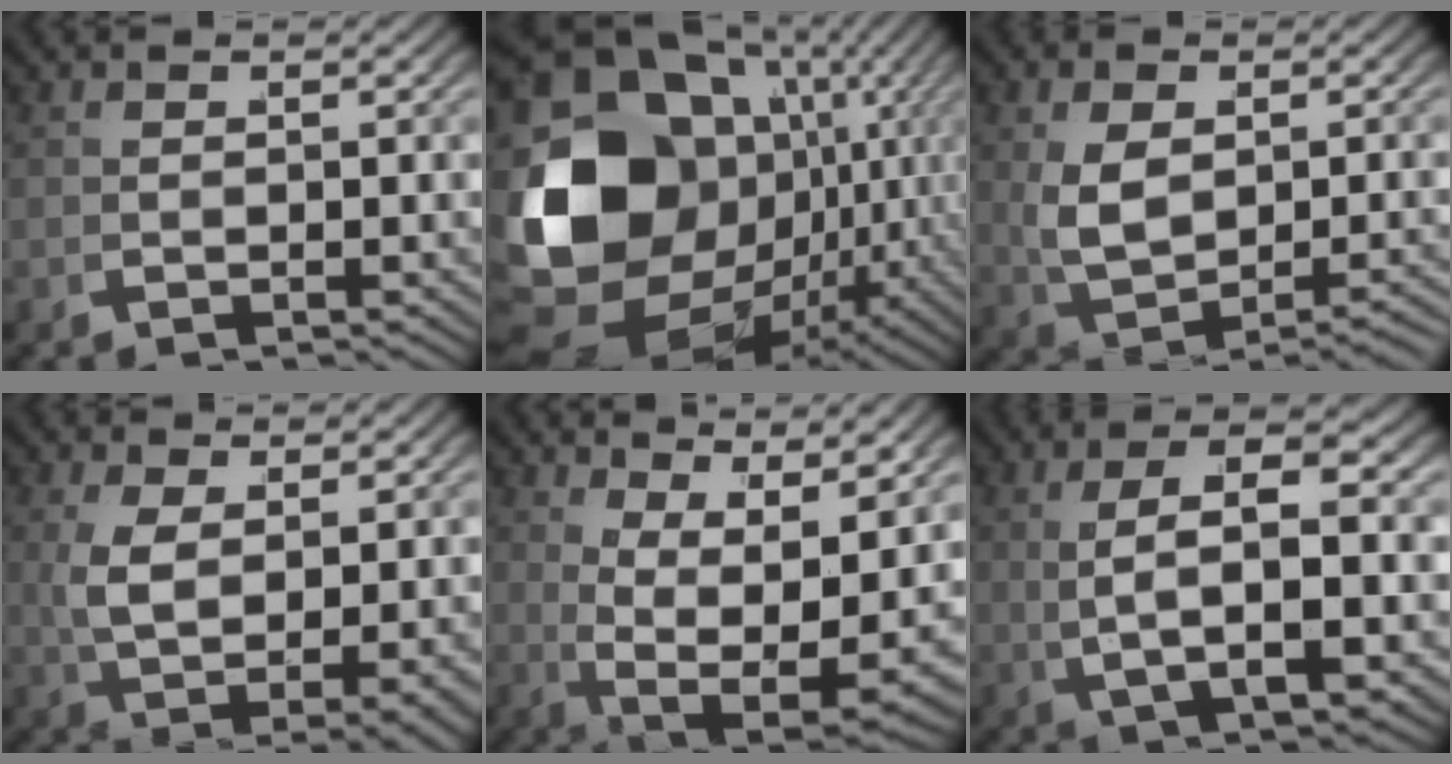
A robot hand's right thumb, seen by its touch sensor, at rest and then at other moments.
{"total": 21.0, "force": [-0.7, 14.4, 15.2], "torque": [-0.312, -0.059, 0.018]}
{"total": 4.7, "force": [0.0, 2.8, 3.8], "torque": [-0.089, -0.016, 0.022]}
{"total": 5.2, "force": [1.4, 2.4, 4.4], "torque": [-0.095, -0.023, 0.048]}
{"total": 9.2, "force": [1.0, 5.1, 7.6], "torque": [-0.148, -0.044, 0.042]}
{"total": 7.8, "force": [1.5, 2.9, 7.0], "torque": [-0.117, 0.010, 0.030]}